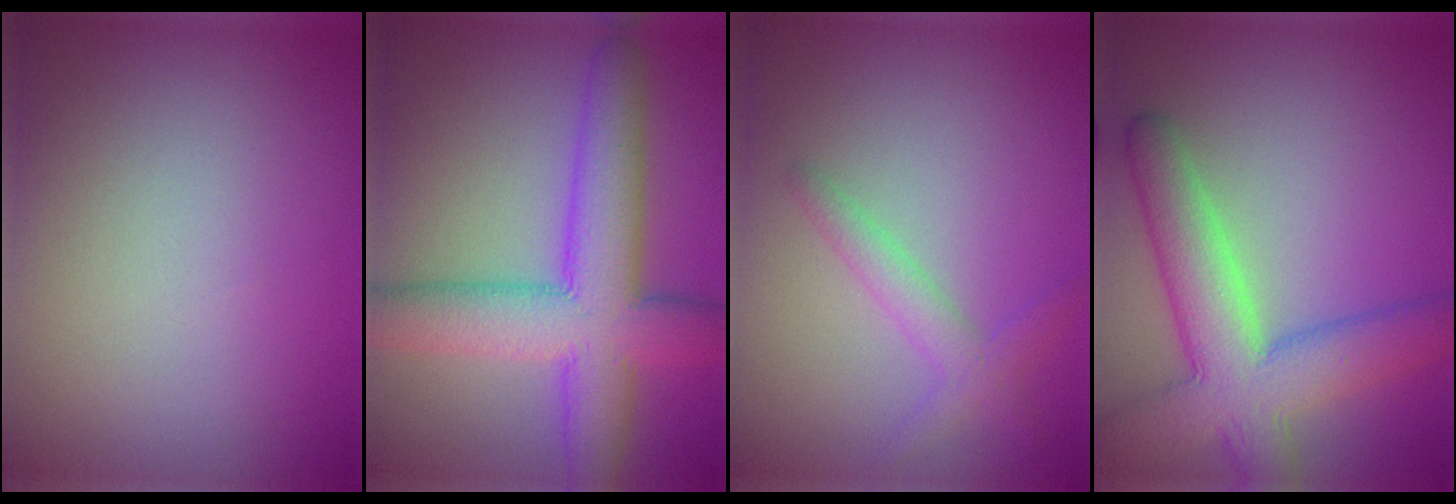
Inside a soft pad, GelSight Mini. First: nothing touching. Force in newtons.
{"total": 9.4, "press": 9.4, "slide": 0.4}
{"total": 2.4, "press": 2.4, "slide": 0.1}
{"total": 8.3, "press": 8.3, "slide": 0.5}